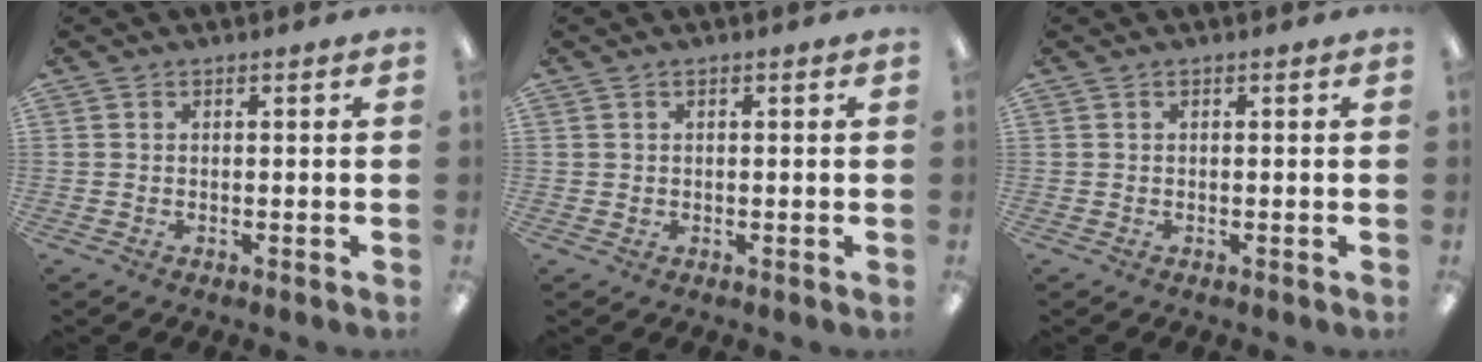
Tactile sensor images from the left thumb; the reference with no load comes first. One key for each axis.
{"total": 0.8, "fx": 0.4, "fy": 0.6, "fz": 0.2, "tx": -0.006, "ty": 0.006, "tz": 0.006}
{"total": 0.0}